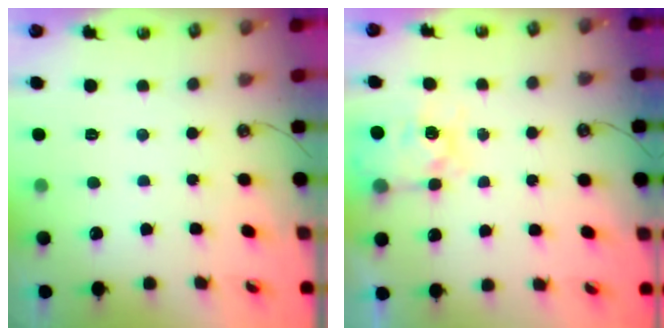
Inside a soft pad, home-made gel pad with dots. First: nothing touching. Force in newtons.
{"total": 6.1, "press": 6.0, "slide": 0.7}